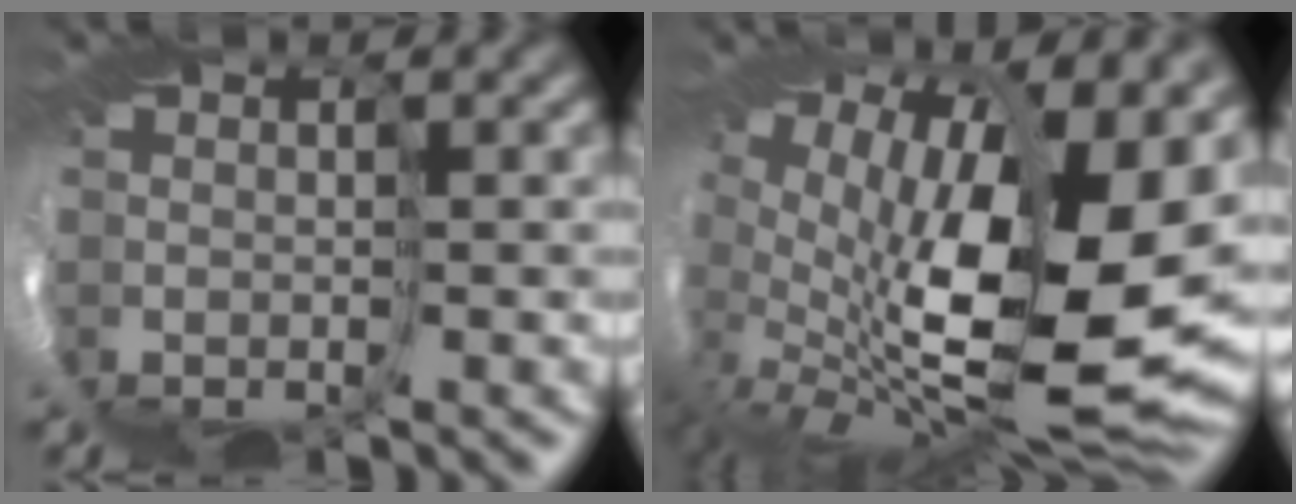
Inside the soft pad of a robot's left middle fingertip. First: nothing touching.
{"total": 13.9, "force": [1.9, 5.3, 12.7], "torque": [-0.225, -0.040, 0.052]}